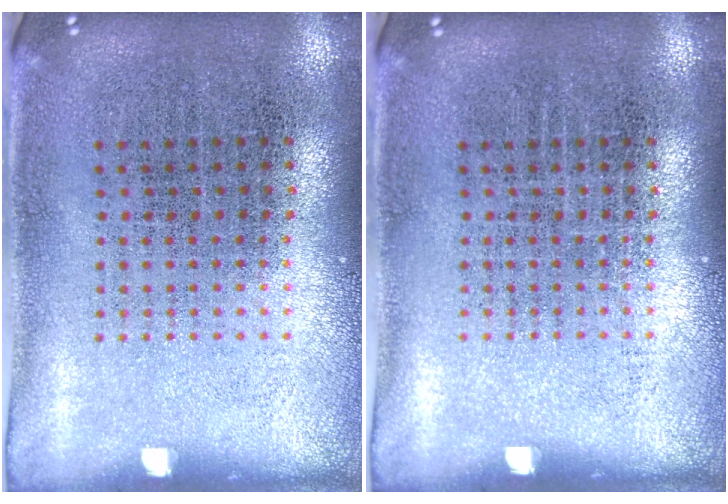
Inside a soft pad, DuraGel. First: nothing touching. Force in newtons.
{"total": 0.0}